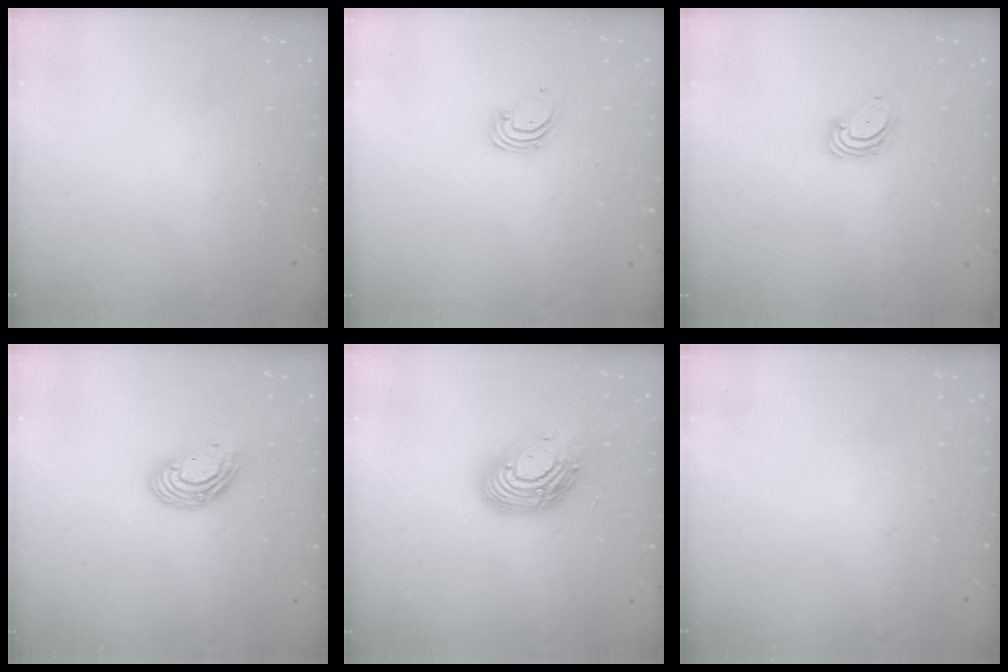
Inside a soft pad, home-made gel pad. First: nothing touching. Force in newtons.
{"total": 1.5, "press": 1.5, "slide": 0.1}
{"total": 3.6, "press": 3.6, "slide": 0.3}
{"total": 8.9, "press": 8.7, "slide": 1.8}
{"total": 13.9, "press": 13.9, "slide": 0.9}
{"total": 0.0}